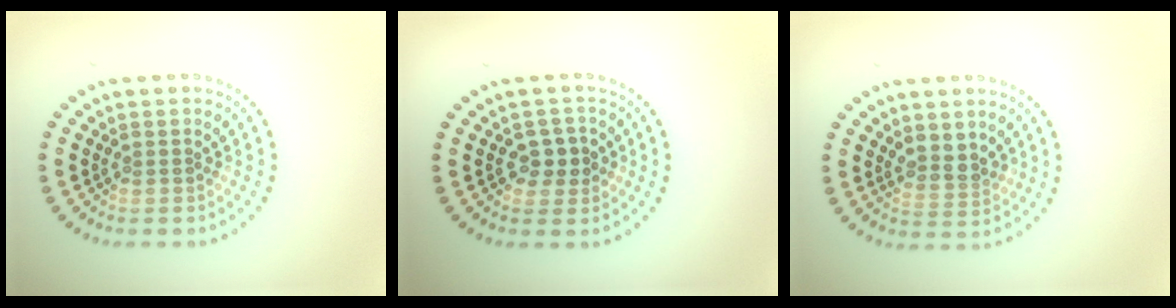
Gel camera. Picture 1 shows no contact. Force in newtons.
{"total": 2.4, "press": 2.3, "slide": 0.8}
{"total": 1.8, "press": 1.6, "slide": 1.0}